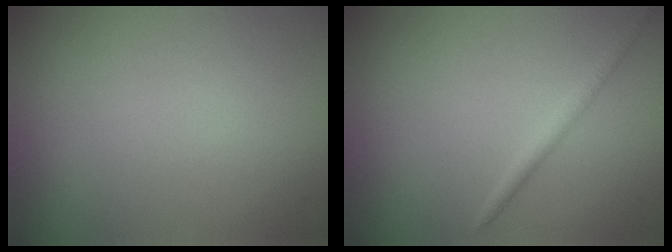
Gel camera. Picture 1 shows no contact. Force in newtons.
{"total": 1.3, "press": 1.3, "slide": 0.0}